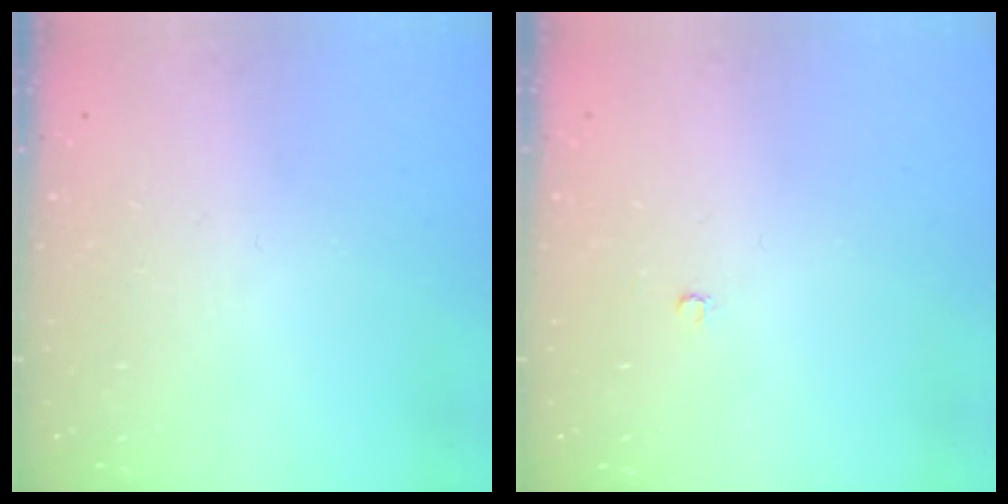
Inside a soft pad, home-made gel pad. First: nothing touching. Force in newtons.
{"total": 2.1, "press": 2.1, "slide": 0.2}